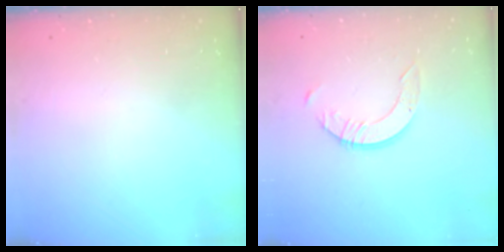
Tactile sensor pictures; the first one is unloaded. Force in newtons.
{"total": 6.1, "press": 6.1, "slide": 0.6}